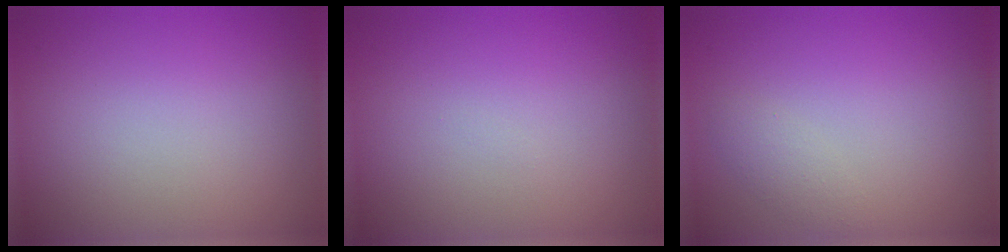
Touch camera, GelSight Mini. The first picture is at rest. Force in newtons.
{"total": 0.0}
{"total": 1.1, "press": 1.1, "slide": 0.1}